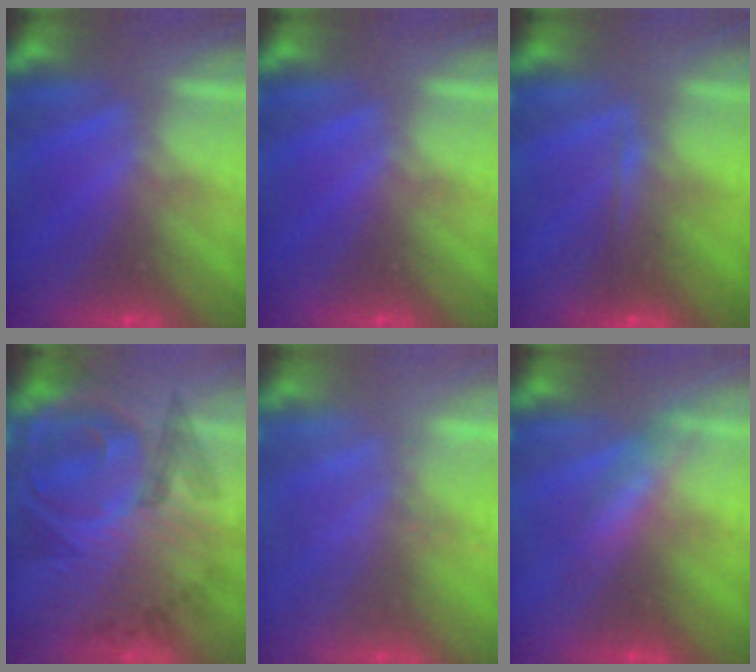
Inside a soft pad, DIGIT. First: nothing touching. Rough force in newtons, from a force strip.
{"total": 0.0}
{"total": 1.8}
{"total": 5.8}
{"total": 2.3}
{"total": 2.7}